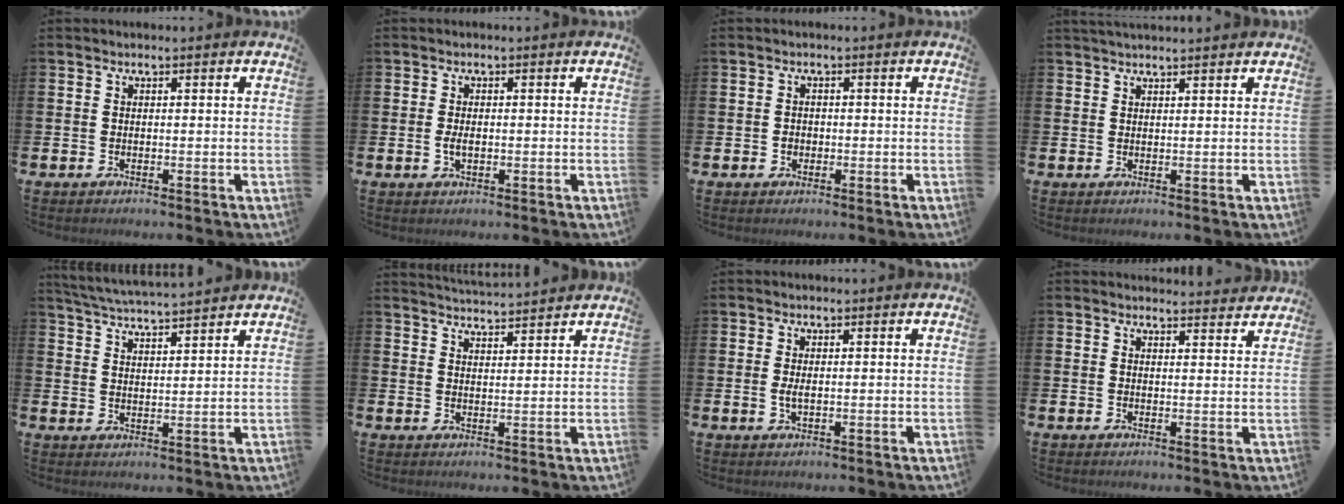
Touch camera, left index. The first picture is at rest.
{"total": 1.7, "force": [-0.2, 1.0, 1.4], "torque": [-0.028, 0.004, -0.004]}
{"total": 1.2, "force": [-0.2, 1.1, 0.4], "torque": [-0.002, 0.004, -0.008]}
{"total": 1.7, "force": [1.6, 0.0, 0.2], "torque": [-0.005, -0.004, 0.030]}
{"total": 4.8, "force": [4.8, -0.1, 0.7], "torque": [-0.035, -0.026, 0.086]}
{"total": 3.8, "force": [3.8, -0.2, 0.0], "torque": [-0.008, -0.024, 0.068]}
{"total": 1.5, "force": [0.1, 0.6, 1.4], "torque": [-0.028, 0.003, 0.001]}
{"total": 2.6, "force": [2.6, 0.3, -0.1], "torque": [0.005, -0.019, 0.045]}